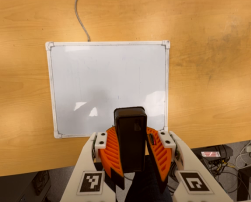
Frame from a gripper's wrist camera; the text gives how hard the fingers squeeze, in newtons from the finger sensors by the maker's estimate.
{"total": 9.5, "left": 10.2, "right": 8.9}